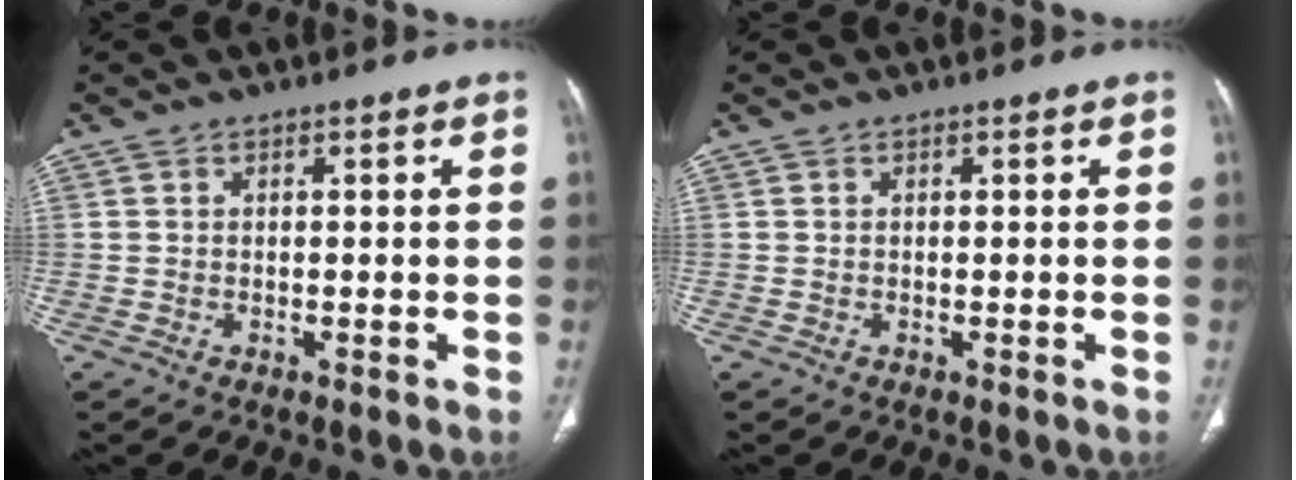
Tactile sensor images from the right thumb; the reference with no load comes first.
{"total": 0.0}